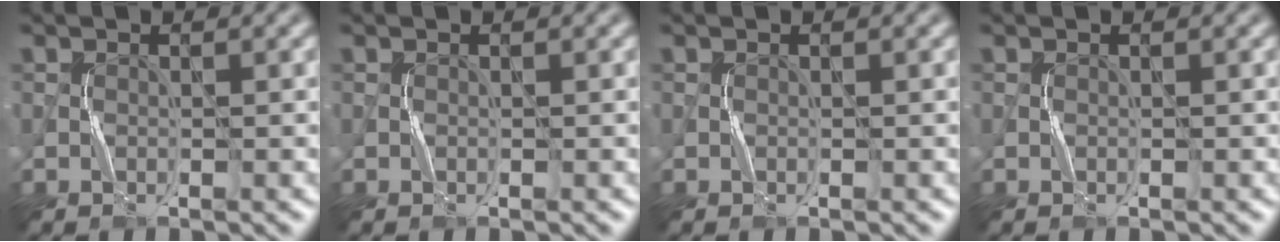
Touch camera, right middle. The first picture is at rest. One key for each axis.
{"total": 0.0}
{"total": 0.0}
{"total": 0.0}